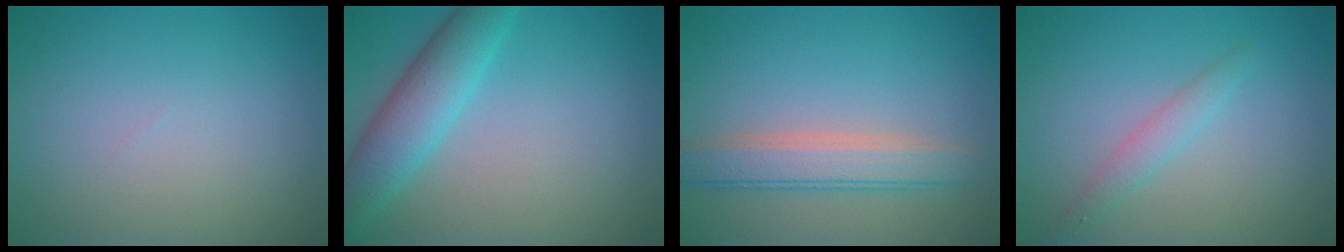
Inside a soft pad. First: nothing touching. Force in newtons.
{"total": 4.9, "press": 4.9, "slide": 0.0}
{"total": 3.9, "press": 3.9, "slide": 0.3}
{"total": 1.7, "press": 1.7, "slide": 0.0}